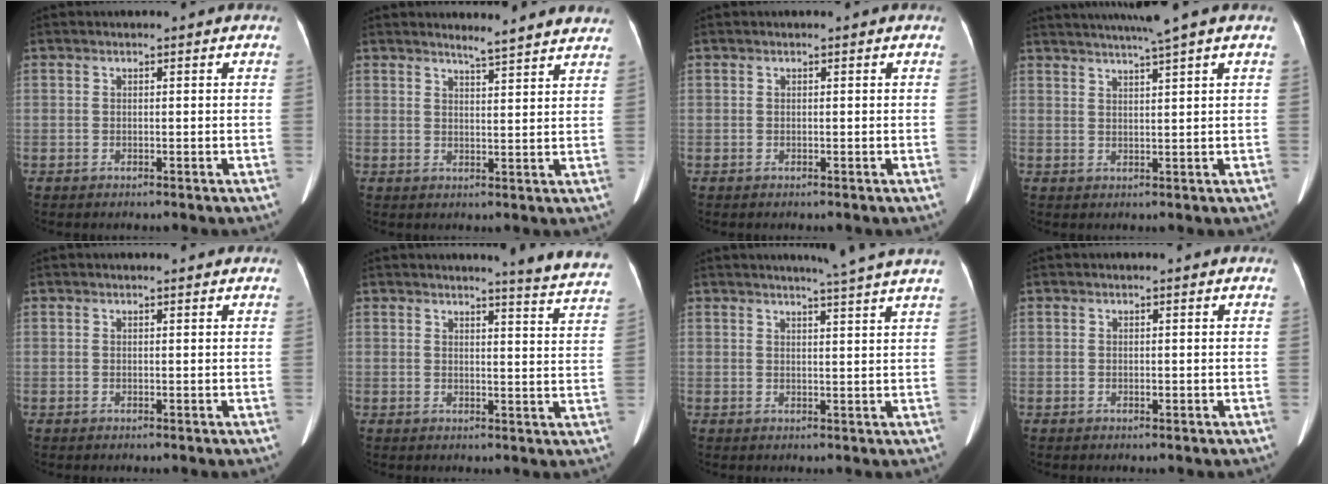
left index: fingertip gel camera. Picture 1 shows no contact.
{"total": 7.3, "force": [6.9, -0.1, 2.3], "torque": [-0.038, -0.003, 0.075]}
{"total": 0.0}
{"total": 7.0, "force": [5.6, -1.4, 3.8], "torque": [-0.061, 0.013, 0.081]}
{"total": 1.3, "force": [1.2, 0.2, 0.4], "torque": [-0.010, 0.006, 0.016]}
{"total": 10.1, "force": [9.8, -1.0, 2.3], "torque": [-0.026, -0.066, 0.091]}
{"total": 7.0, "force": [6.1, -1.5, 3.0], "torque": [-0.041, -0.004, 0.064]}
{"total": 0.0}